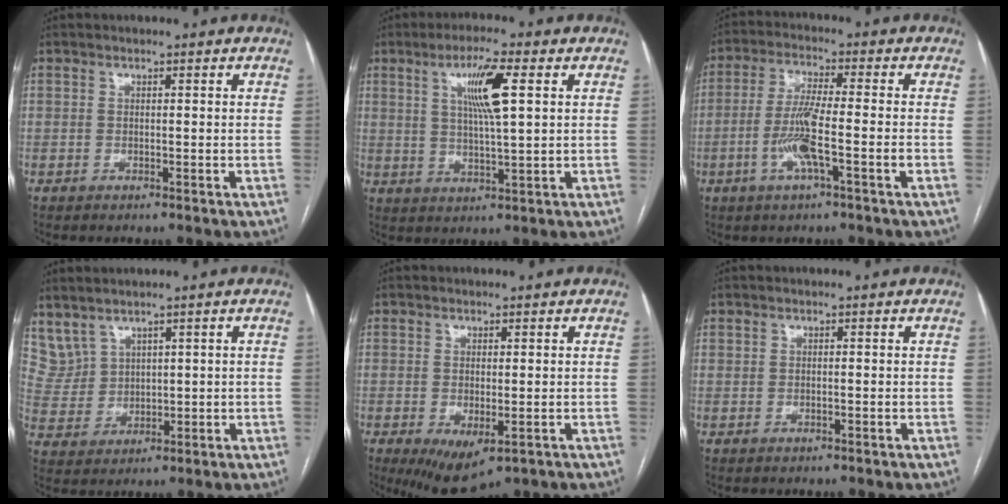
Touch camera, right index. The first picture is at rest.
{"total": 8.1, "force": [2.7, 0.4, 7.6], "torque": [-0.141, 0.004, 0.048]}
{"total": 7.9, "force": [-2.5, 0.2, 7.5], "torque": [-0.147, -0.001, -0.051]}
{"total": 5.6, "force": [4.4, 3.2, 1.3], "torque": [-0.041, 0.017, 0.113]}
{"total": 6.7, "force": [-2.6, 2.9, 5.4], "torque": [-0.090, -0.021, -0.028]}
{"total": 0.0}